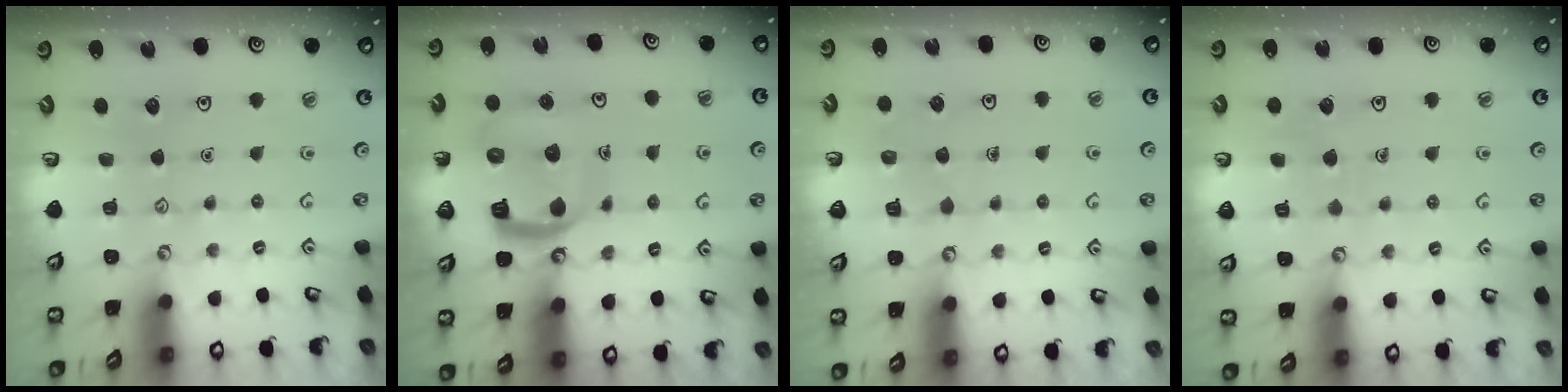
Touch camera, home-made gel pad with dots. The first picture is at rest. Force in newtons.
{"total": 13.1, "press": 13.0, "slide": 1.3}
{"total": 3.8, "press": 3.7, "slide": 0.3}
{"total": 5.0, "press": 5.0, "slide": 0.5}